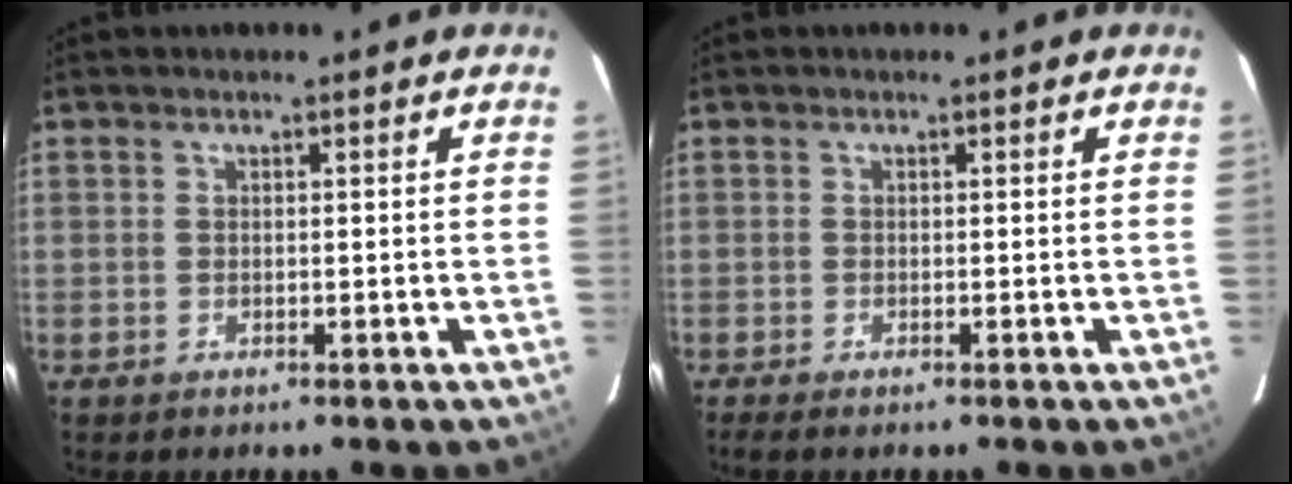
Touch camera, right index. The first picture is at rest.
{"total": 3.7, "force": [-3.0, 0.6, 2.2], "torque": [-0.035, -0.008, -0.048]}